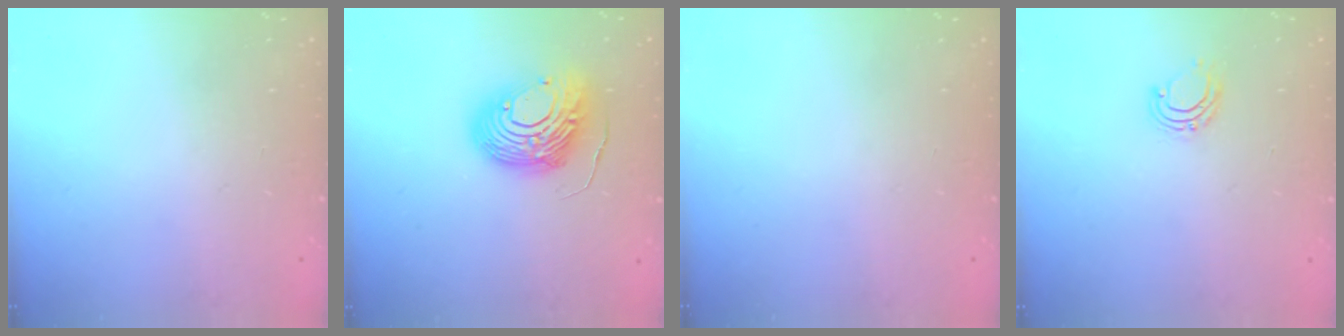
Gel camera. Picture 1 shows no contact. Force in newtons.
{"total": 14.0, "press": 14.0, "slide": 1.1}
{"total": 0.0}
{"total": 6.6, "press": 6.6, "slide": 0.5}